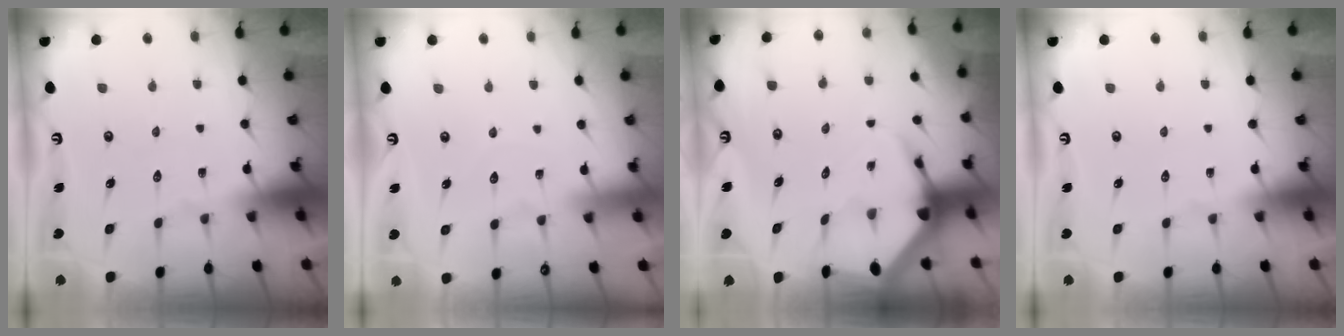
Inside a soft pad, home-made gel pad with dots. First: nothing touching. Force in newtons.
{"total": 3.0, "press": 3.0, "slide": 0.2}
{"total": 4.4, "press": 4.4, "slide": 0.5}
{"total": 0.0}